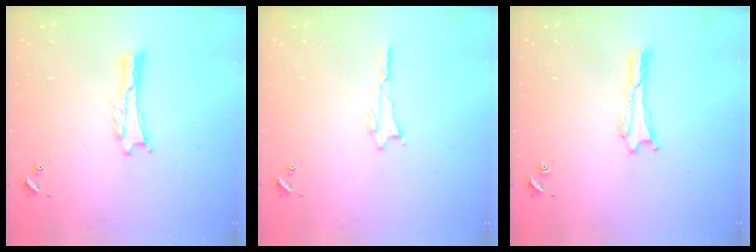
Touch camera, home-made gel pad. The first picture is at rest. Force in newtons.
{"total": 0.9, "press": 0.9, "slide": 0.2}
{"total": 0.0}